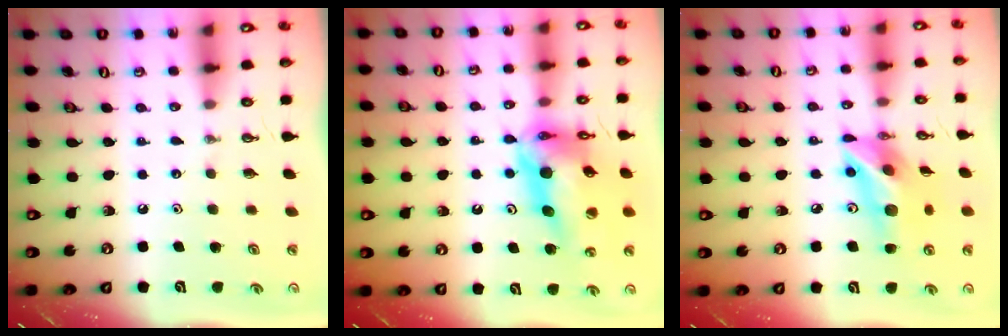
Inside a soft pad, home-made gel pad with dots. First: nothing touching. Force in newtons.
{"total": 19.4, "press": 19.3, "slide": 1.8}
{"total": 15.4, "press": 15.0, "slide": 3.5}